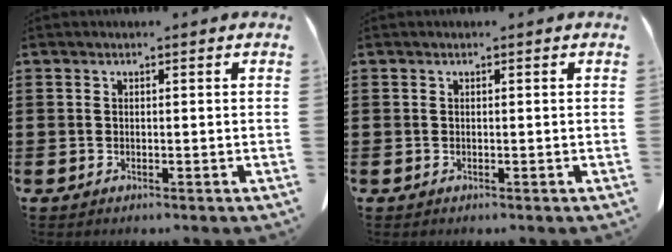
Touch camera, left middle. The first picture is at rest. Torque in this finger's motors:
{"motor_torque": [0.01, -0.01, 0.01, 0.00]}